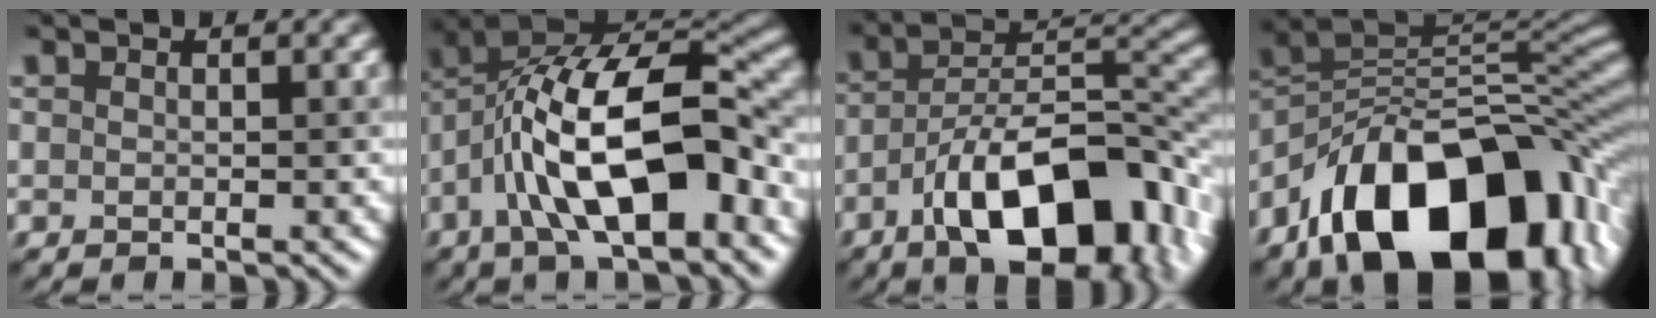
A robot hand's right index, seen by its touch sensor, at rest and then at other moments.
{"total": 13.5, "force": [-3.3, 5.6, 11.8], "torque": [-0.198, 0.012, -0.065]}
{"total": 12.7, "force": [-6.2, 5.1, 9.9], "torque": [-0.149, 0.007, -0.113]}
{"total": 17.1, "force": [-8.6, 9.4, 11.5], "torque": [-0.170, 0.005, -0.149]}